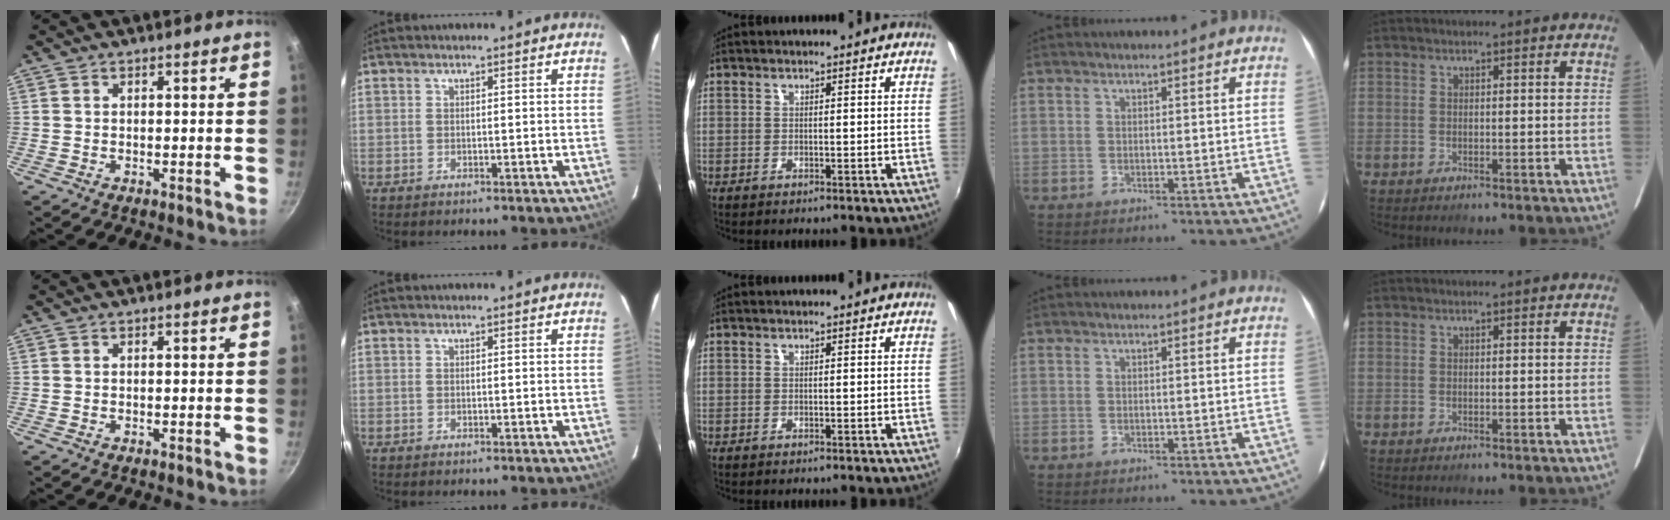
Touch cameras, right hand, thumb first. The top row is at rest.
{}